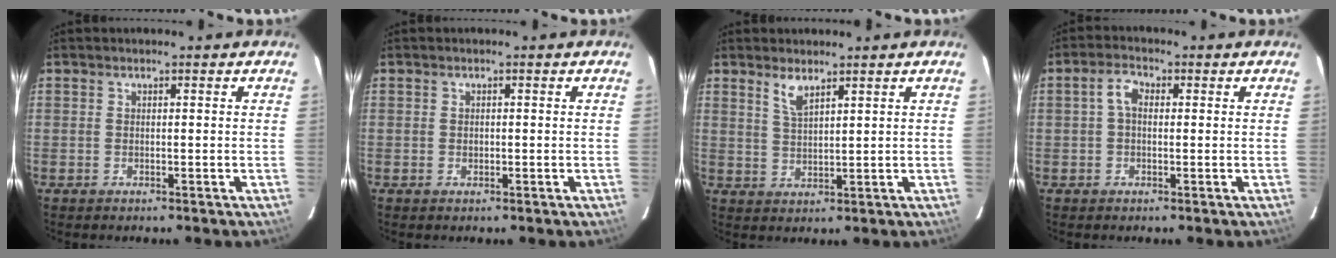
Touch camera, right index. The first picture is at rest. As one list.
[{"total": 0.6, "force": [-0.1, 0.5, 0.3], "torque": [-0.004, 0.002, -0.001]}, {"total": 3.5, "force": [2.6, 0.9, 2.3], "torque": [-0.045, -0.002, 0.051]}, {"total": 3.2, "force": [0.2, 2.0, 2.4], "torque": [-0.049, 0.013, 0.004]}]